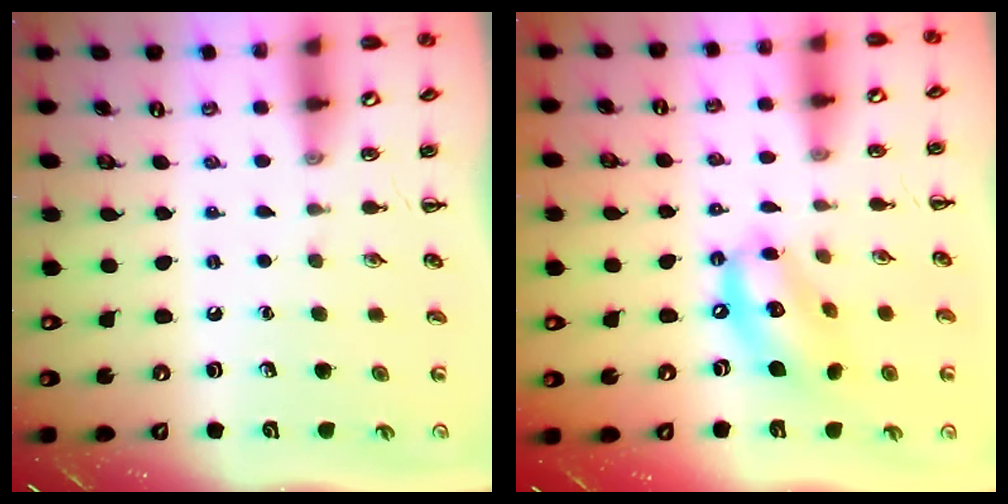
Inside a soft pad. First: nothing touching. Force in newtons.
{"total": 13.4, "press": 13.2, "slide": 2.6}